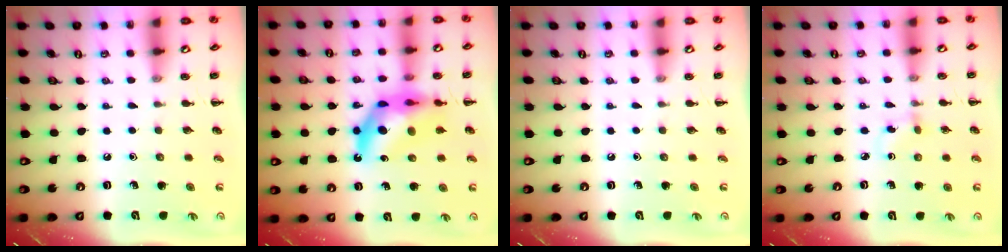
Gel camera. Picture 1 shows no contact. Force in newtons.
{"total": 12.4, "press": 11.8, "slide": 3.6}
{"total": 0.0}
{"total": 1.6, "press": 1.4, "slide": 0.8}